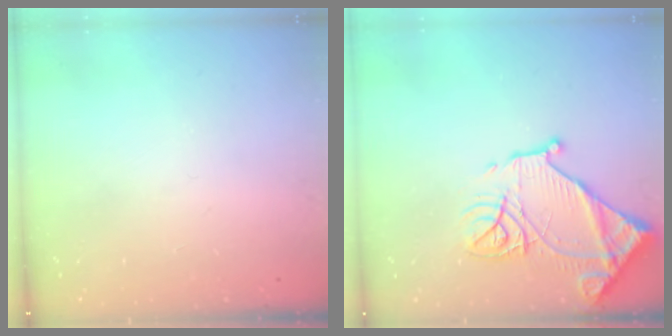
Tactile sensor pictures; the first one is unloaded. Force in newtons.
{"total": 17.7, "press": 17.7, "slide": 1.5}